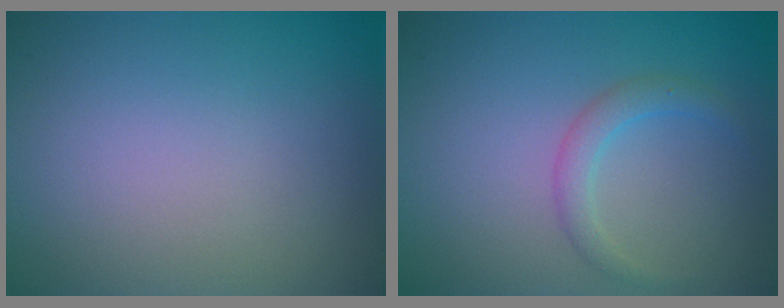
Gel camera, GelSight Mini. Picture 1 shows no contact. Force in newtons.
{"total": 1.7, "press": 1.7, "slide": 0.0}